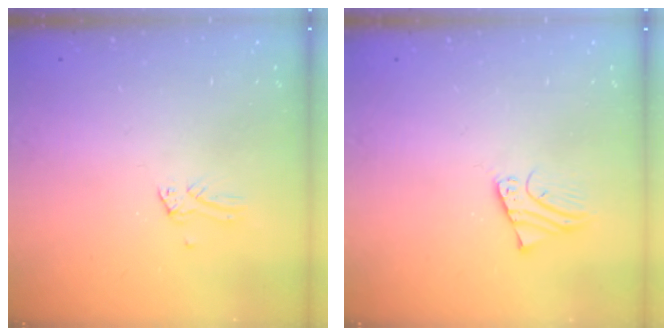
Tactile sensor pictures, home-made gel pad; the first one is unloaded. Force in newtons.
{"total": 2.1, "press": 2.1, "slide": 0.1}